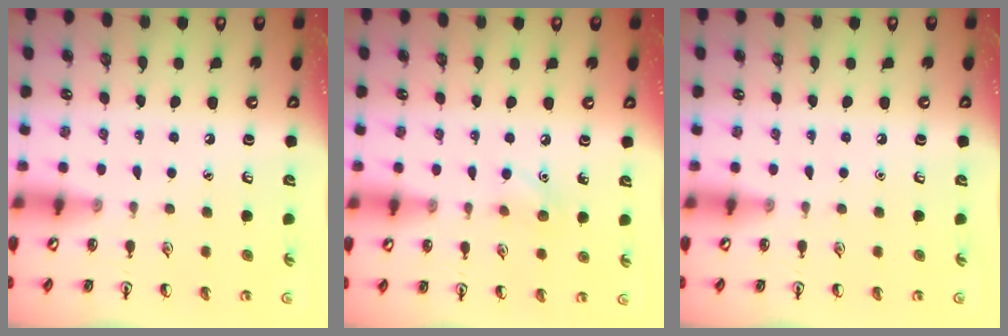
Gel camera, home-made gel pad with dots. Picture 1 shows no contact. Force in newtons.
{"total": 6.7, "press": 6.4, "slide": 2.0}
{"total": 0.0}